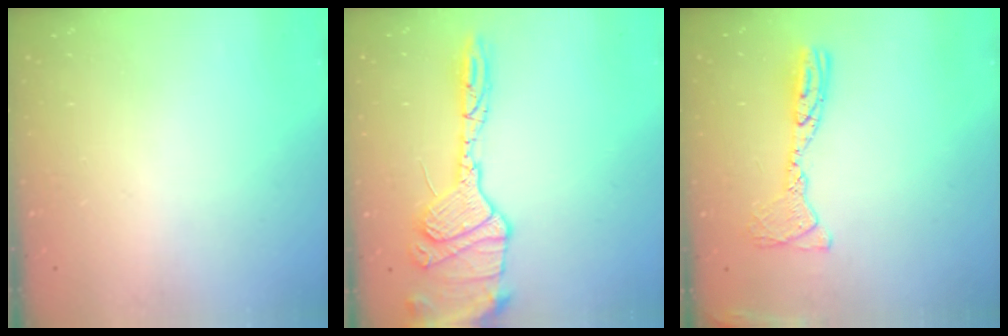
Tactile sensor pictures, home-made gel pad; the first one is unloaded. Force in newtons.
{"total": 17.9, "press": 17.7, "slide": 2.5}
{"total": 12.2, "press": 12.1, "slide": 1.3}